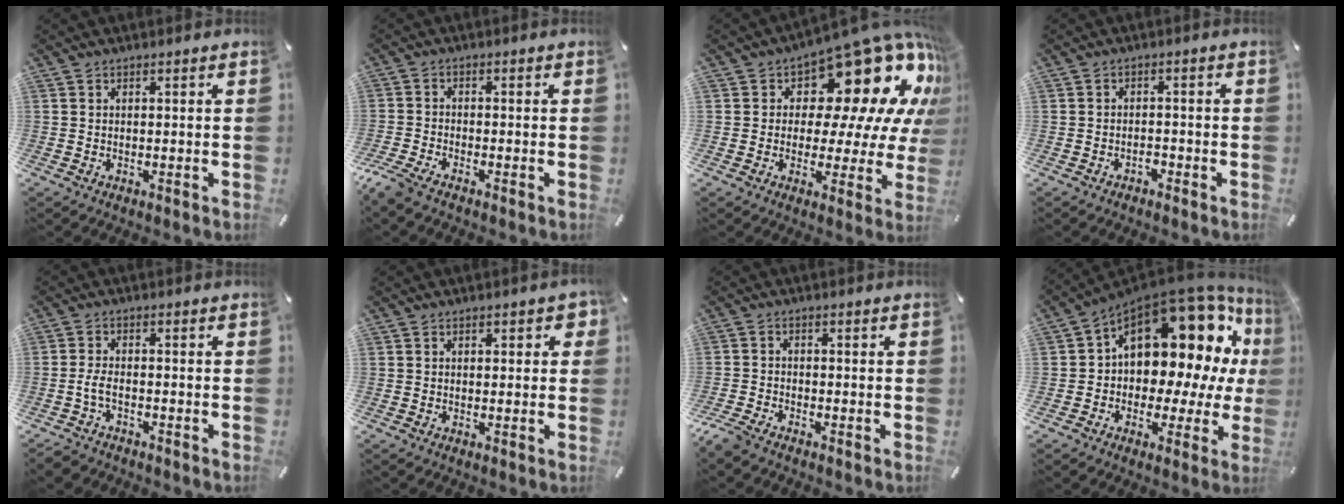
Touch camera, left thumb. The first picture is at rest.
{"total": 3.7, "force": [-3.0, 0.8, 2.0], "torque": [-0.058, 0.001, -0.062]}
{"total": 20.6, "force": [10.7, 10.8, 13.9], "torque": [-0.180, -0.088, 0.176]}
{"total": 2.0, "force": [-1.5, 1.1, 0.6], "torque": [-0.014, 0.006, -0.033]}
{"total": 3.9, "force": [-2.0, 2.0, 2.7], "torque": [-0.074, 0.002, -0.044]}
{"total": 2.6, "force": [0.3, 1.5, 2.2], "torque": [-0.026, 0.003, 0.000]}
{"total": 3.2, "force": [-2.8, 0.8, 1.2], "torque": [-0.040, 0.007, -0.059]}
{"total": 19.1, "force": [7.8, 11.4, 13.2], "torque": [-0.191, -0.069, 0.130]}